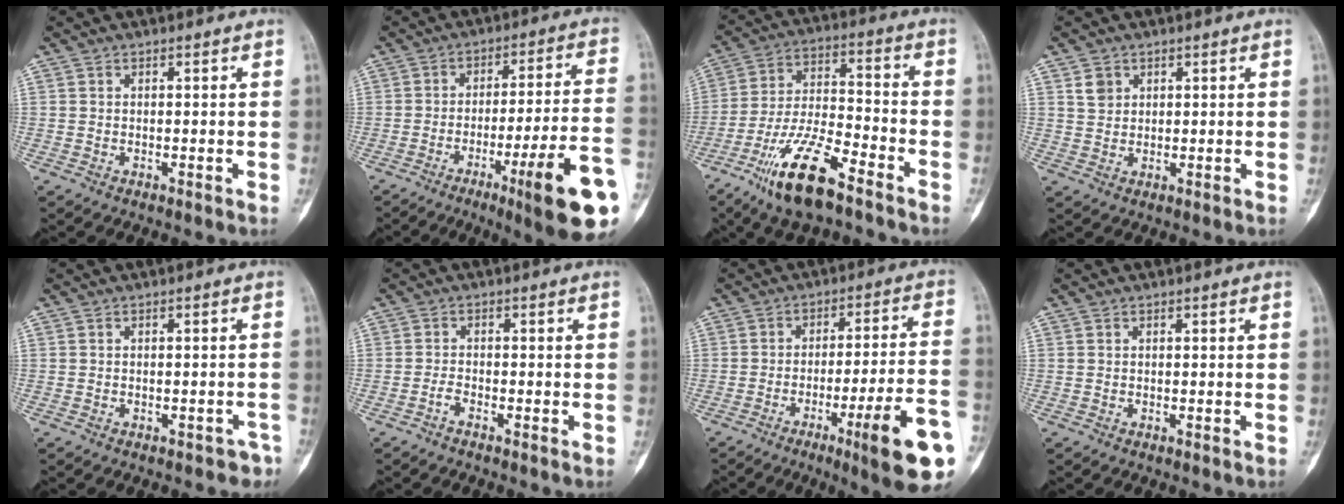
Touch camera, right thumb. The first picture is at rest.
{"total": 18.3, "force": [-7.9, 1.6, 16.5], "torque": [-0.204, 0.021, -0.111]}
{"total": 15.5, "force": [-10.0, 4.4, 11.1], "torque": [-0.211, 0.055, -0.186]}
{"total": 2.8, "force": [1.4, 2.2, 1.0], "torque": [-0.008, -0.005, 0.029]}
{"total": 3.6, "force": [-2.8, 1.9, 1.2], "torque": [-0.005, 0.023, -0.026]}
{"total": 1.5, "force": [-1.2, 0.3, 0.8], "torque": [-0.017, 0.007, -0.028]}
{"total": 16.7, "force": [-7.4, 1.5, 14.9], "torque": [-0.187, 0.022, -0.103]}
{"total": 0.0}